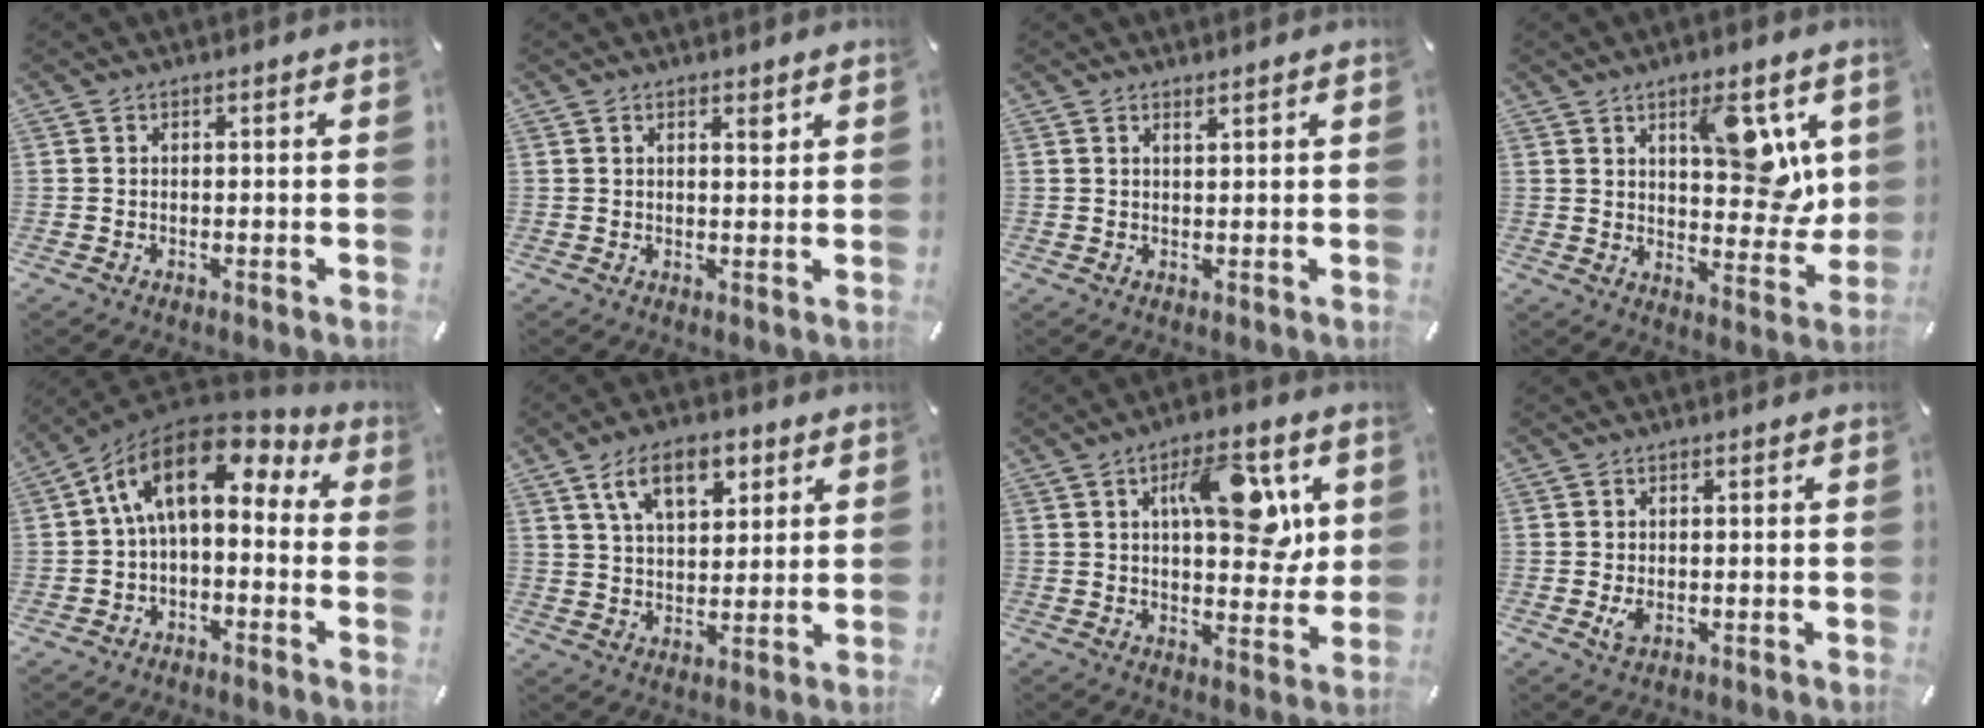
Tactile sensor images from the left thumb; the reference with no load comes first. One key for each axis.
{"total": 2.0, "fx": 1.4, "fy": 0.7, "fz": 1.3, "tx": -0.018, "ty": -0.004, "tz": 0.023}
{"total": 1.3, "fx": 1.1, "fy": 0.0, "fz": 0.5, "tx": -0.010, "ty": -0.002, "tz": 0.021}
{"total": 12.3, "fx": 5.8, "fy": 6.2, "fz": 9.0, "tx": -0.093, "ty": -0.038, "tz": 0.091}
{"total": 13.8, "fx": 3.6, "fy": 8.2, "fz": 10.6, "tx": -0.195, "ty": -0.011, "tz": 0.059}
{"total": 11.1, "fx": 5.8, "fy": 6.2, "fz": 7.2, "tx": -0.115, "ty": -0.007, "tz": 0.102}
{"total": 13.8, "fx": 5.2, "fy": 6.6, "fz": 11.0, "tx": -0.148, "ty": -0.011, "tz": 0.081}
{"total": 2.5, "fx": -0.3, "fy": 1.5, "fz": 2.0, "tx": -0.051, "ty": -0.005, "tz": -0.008}